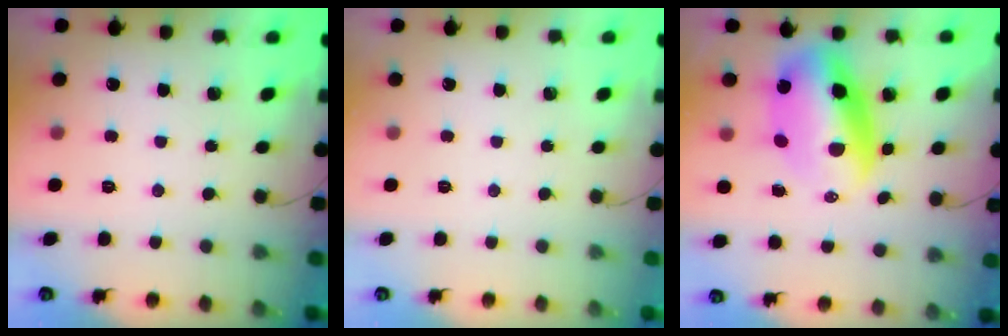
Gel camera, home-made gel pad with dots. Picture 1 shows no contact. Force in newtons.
{"total": 0.0}
{"total": 13.4, "press": 13.0, "slide": 3.1}